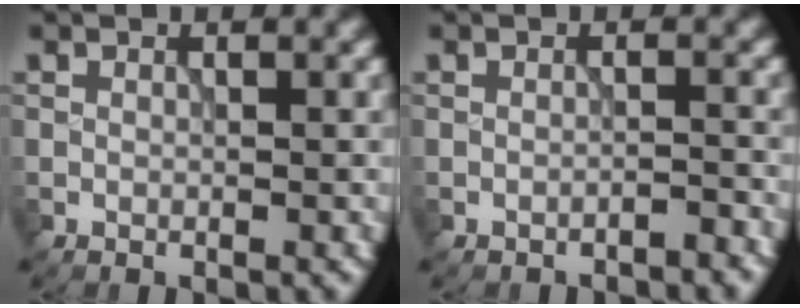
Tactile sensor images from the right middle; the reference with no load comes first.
{"total": 1.3, "force": [-1.2, 0.1, 0.5], "torque": [-0.002, 0.006, -0.022]}